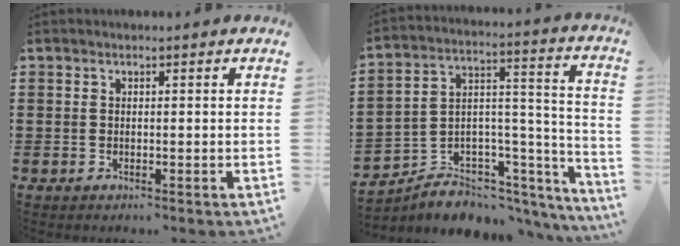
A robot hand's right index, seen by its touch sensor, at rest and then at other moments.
{"total": 5.1, "force": [-3.8, 3.4, 0.5], "torque": [-0.015, -0.009, -0.065]}